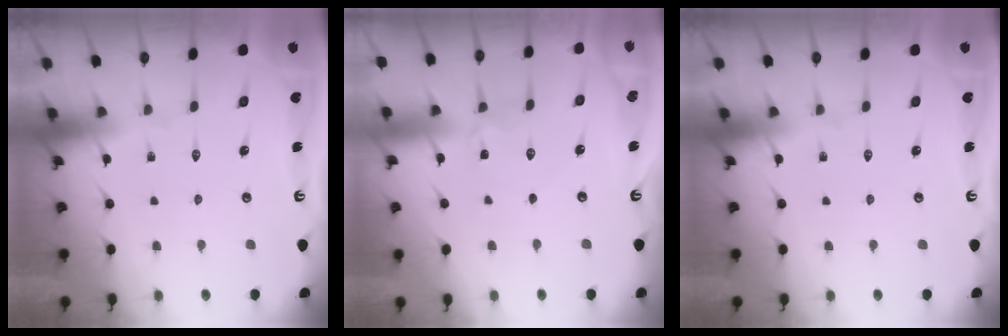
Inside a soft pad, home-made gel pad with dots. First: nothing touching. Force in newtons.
{"total": 2.3, "press": 2.3, "slide": 0.2}
{"total": 0.0}